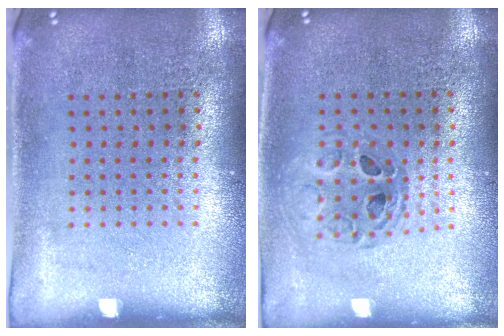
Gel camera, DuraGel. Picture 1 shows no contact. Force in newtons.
{"total": 0.8, "press": 0.8, "slide": 0.1}